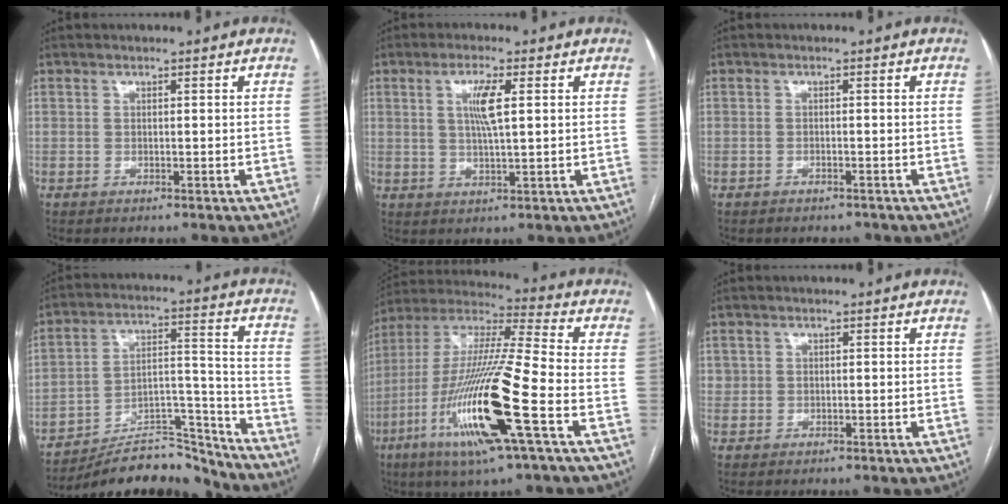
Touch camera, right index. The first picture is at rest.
{"total": 4.9, "force": [1.3, 0.4, 4.7], "torque": [-0.091, -0.001, 0.025]}
{"total": 2.2, "force": [-1.9, 0.9, 0.3], "torque": [-0.007, 0.000, -0.022]}
{"total": 16.4, "force": [-15.7, 3.2, 3.3], "torque": [-0.045, 0.049, -0.249]}
{"total": 21.0, "force": [-7.7, 0.8, 19.6], "torque": [-0.415, -0.029, -0.150]}
{"total": 1.1, "force": [0.3, 1.1, 0.1], "torque": [0.009, 0.006, 0.003]}